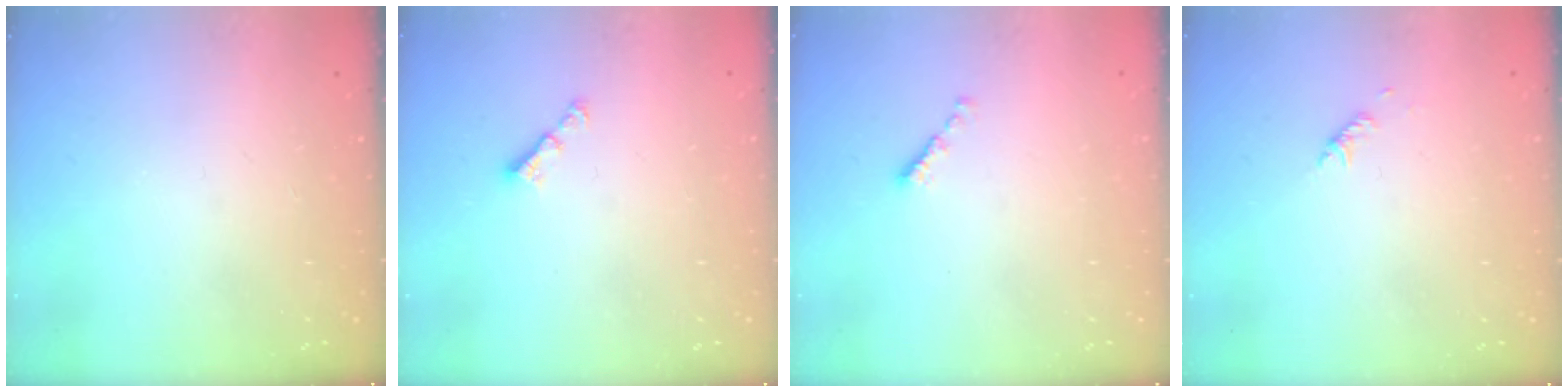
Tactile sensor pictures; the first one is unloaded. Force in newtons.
{"total": 3.0, "press": 2.9, "slide": 0.5}
{"total": 0.7, "press": 0.5, "slide": 0.4}
{"total": 2.8, "press": 2.7, "slide": 0.6}